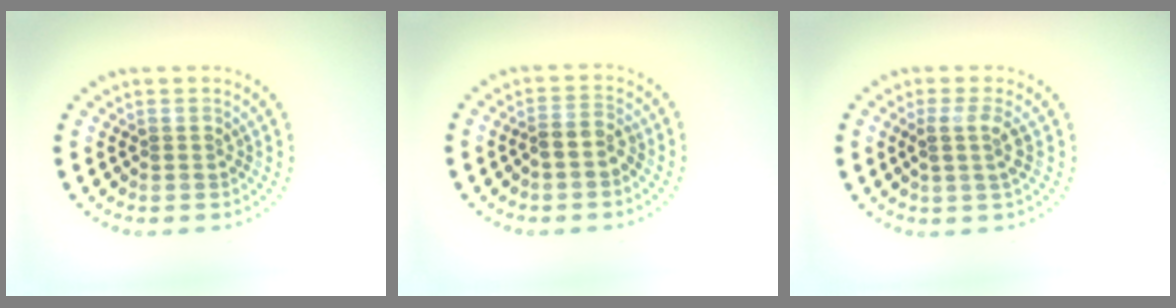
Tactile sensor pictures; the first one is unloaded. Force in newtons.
{"total": 1.9, "press": 1.6, "slide": 1.1}
{"total": 2.0, "press": 1.5, "slide": 1.3}